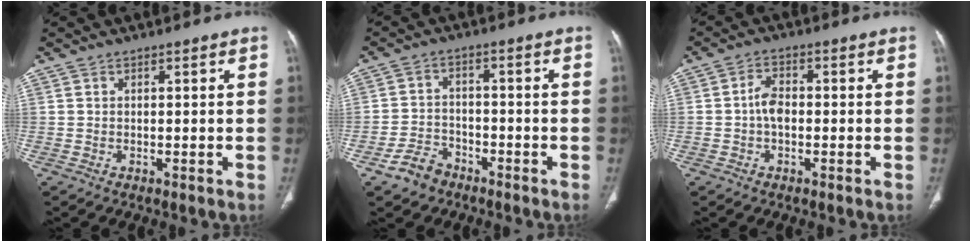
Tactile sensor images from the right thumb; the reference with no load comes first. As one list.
[{"total": 5.7, "force": [-3.9, 3.8, 1.7], "torque": [-0.025, 0.026, -0.068]}, {"total": 3.7, "force": [-0.6, 2.3, 2.8], "torque": [-0.043, 0.013, -0.018]}]